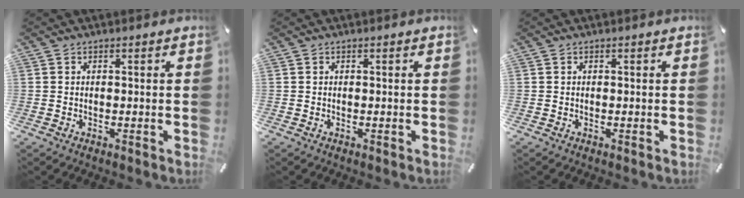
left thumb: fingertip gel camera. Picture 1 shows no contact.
{"total": 0.0}
{"total": 0.0}